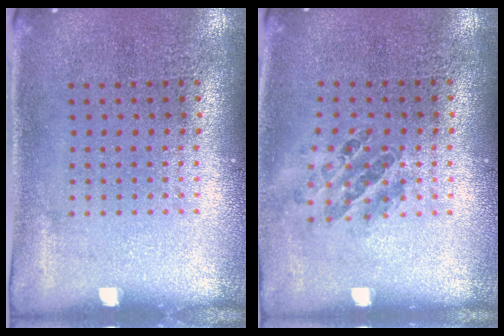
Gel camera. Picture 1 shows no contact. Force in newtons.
{"total": 1.0, "press": 0.9, "slide": 0.3}